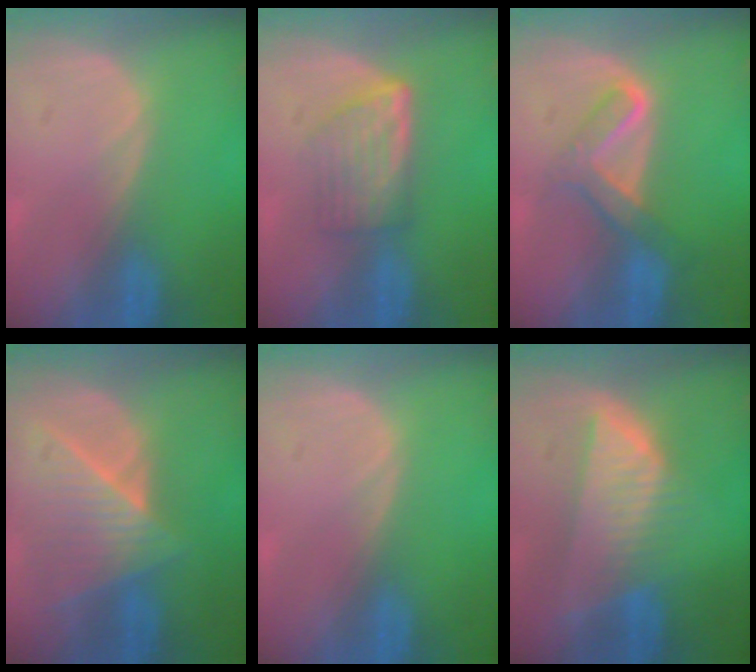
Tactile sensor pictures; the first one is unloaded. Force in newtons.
{"total": 5.9, "press": 5.3, "slide": 2.6}
{"total": 5.2, "press": 5.1, "slide": 0.3}
{"total": 7.7, "press": 7.3, "slide": 2.5}
{"total": 0.0}
{"total": 8.4, "press": 7.4, "slide": 4.0}